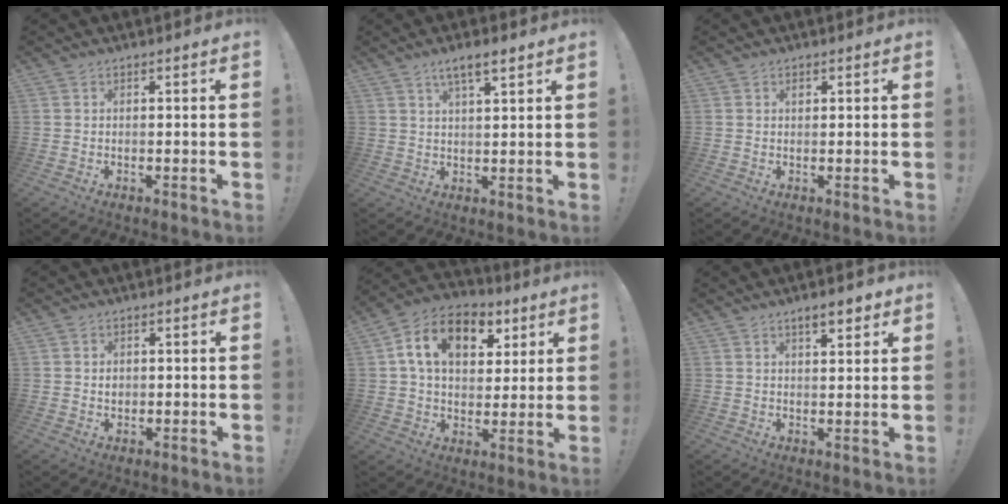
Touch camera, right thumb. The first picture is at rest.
{"total": 5.7, "force": [3.7, 1.2, 4.1], "torque": [-0.065, -0.017, 0.062]}
{"total": 0.6, "force": [0.3, 0.4, 0.3], "torque": [0.003, -0.002, 0.004]}
{"total": 1.9, "force": [0.1, 1.7, 0.6], "torque": [-0.006, 0.000, 0.000]}
{"total": 15.9, "force": [6.0, 10.7, 10.1], "torque": [-0.164, -0.009, 0.110]}
{"total": 5.5, "force": [3.6, 2.0, 3.6], "torque": [-0.042, -0.017, 0.057]}